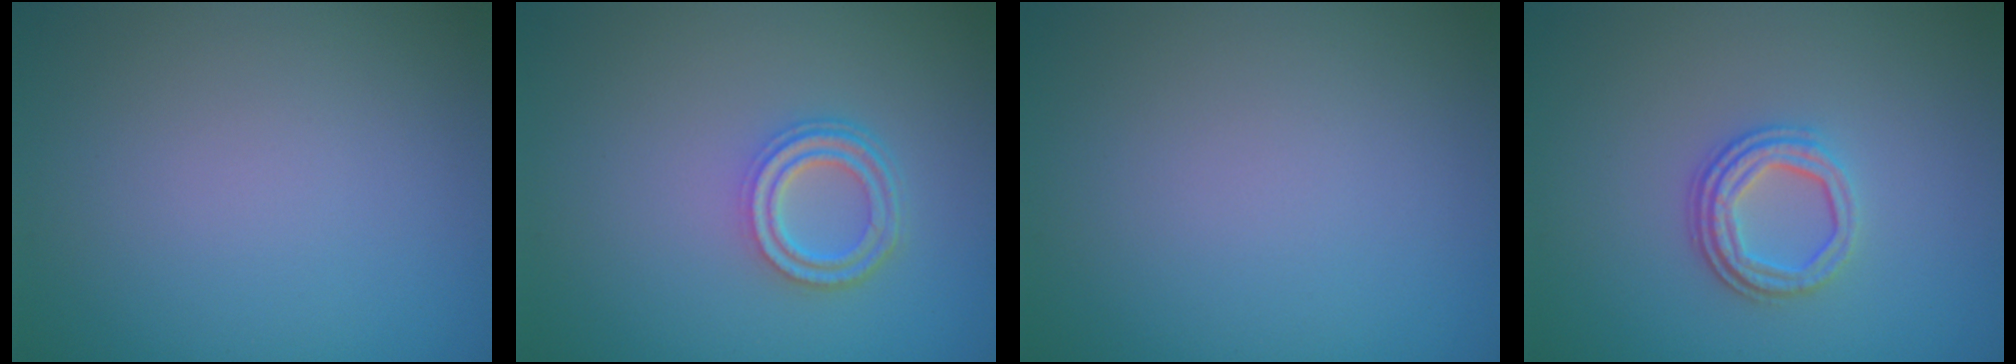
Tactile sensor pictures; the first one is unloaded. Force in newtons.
{"total": 3.4, "press": 2.6, "slide": 2.2}
{"total": 0.0}
{"total": 3.1, "press": 2.5, "slide": 1.9}